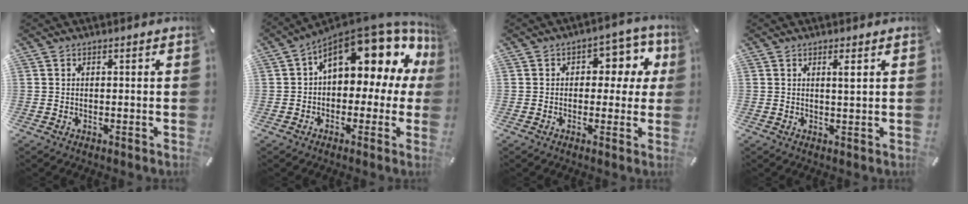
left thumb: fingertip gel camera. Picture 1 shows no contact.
{"total": 17.1, "force": [8.1, 8.8, 12.1], "torque": [-0.163, -0.060, 0.133]}
{"total": 8.3, "force": [1.8, 5.9, 5.6], "torque": [-0.061, -0.006, 0.023]}
{"total": 2.2, "force": [0.9, 0.1, 2.0], "torque": [-0.042, -0.001, 0.014]}